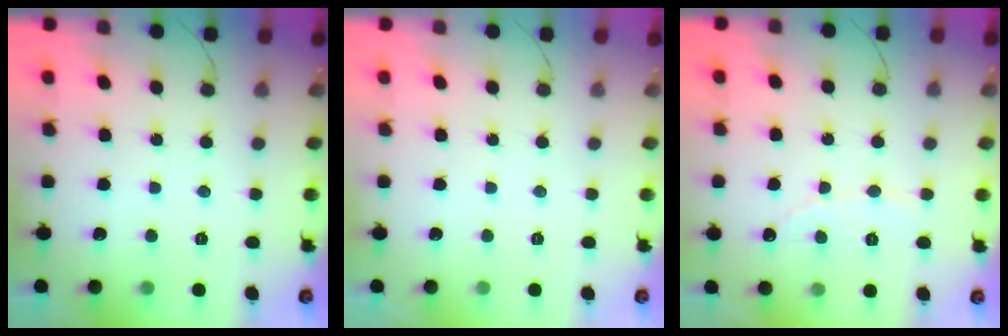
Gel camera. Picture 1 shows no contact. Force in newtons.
{"total": 0.0}
{"total": 2.6, "press": 2.6, "slide": 0.2}